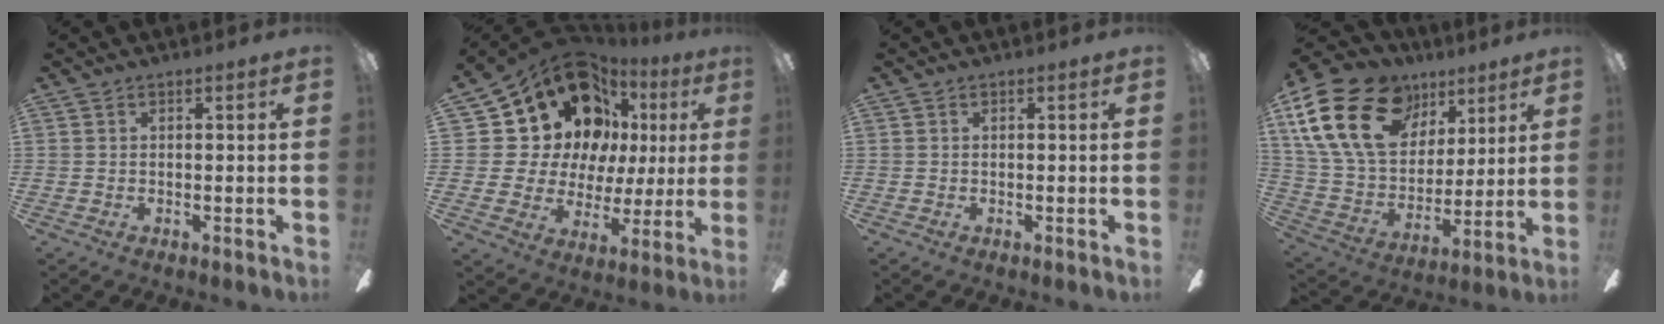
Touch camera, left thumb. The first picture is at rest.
{"total": 18.5, "force": [10.5, 12.7, 8.5], "torque": [-0.169, -0.066, 0.207]}
{"total": 0.0}
{"total": 24.2, "force": [11.4, 16.1, 14.0], "torque": [-0.285, -0.040, 0.213]}